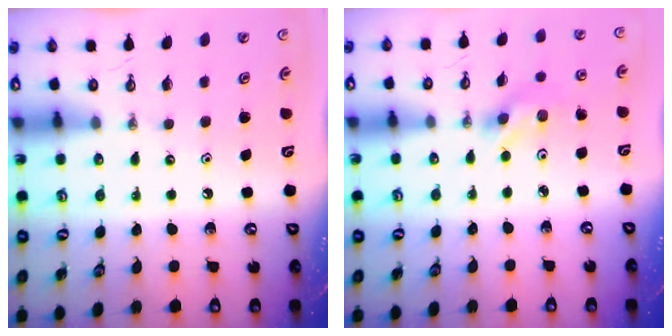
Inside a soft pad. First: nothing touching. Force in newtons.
{"total": 3.0, "press": 3.0, "slide": 0.4}